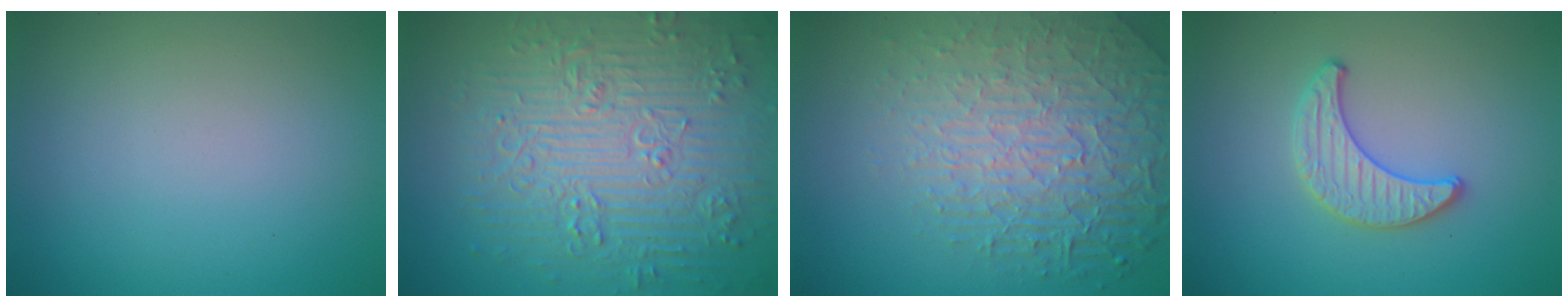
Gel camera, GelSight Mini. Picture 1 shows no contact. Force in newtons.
{"total": 9.4, "press": 6.8, "slide": 6.5}
{"total": 8.3, "press": 5.7, "slide": 6.1}
{"total": 2.0, "press": 2.0, "slide": 0.1}